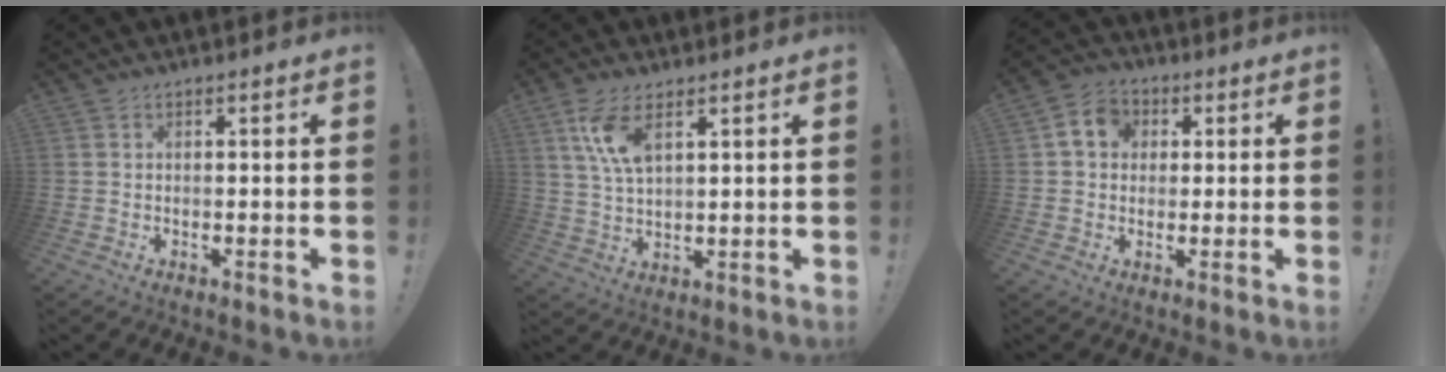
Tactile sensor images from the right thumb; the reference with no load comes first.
{"total": 8.9, "force": [4.5, 3.5, 6.8], "torque": [-0.128, -0.016, 0.079]}
{"total": 7.9, "force": [1.9, 6.7, 3.8], "torque": [-0.053, 0.007, 0.039]}